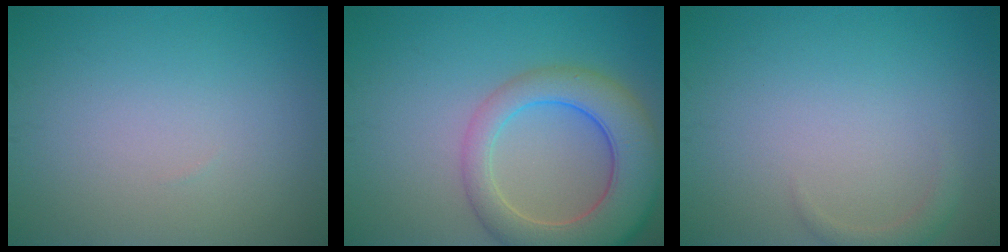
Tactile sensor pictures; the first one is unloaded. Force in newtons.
{"total": 8.1, "press": 8.0, "slide": 0.8}
{"total": 1.2, "press": 1.2, "slide": 0.1}